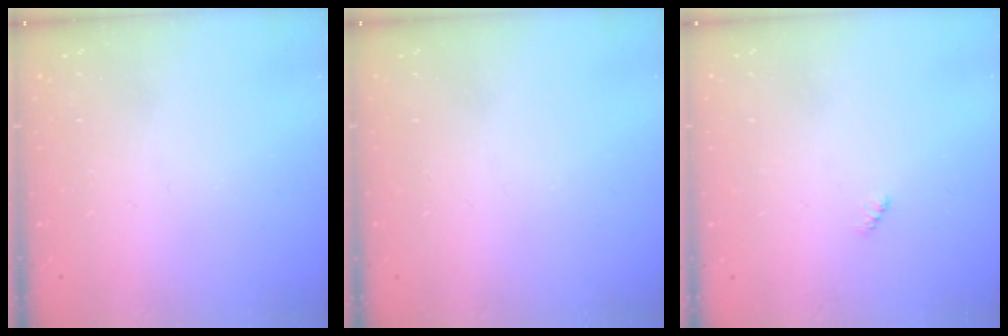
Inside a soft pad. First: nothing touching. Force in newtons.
{"total": 0.0}
{"total": 2.3, "press": 2.2, "slide": 0.5}